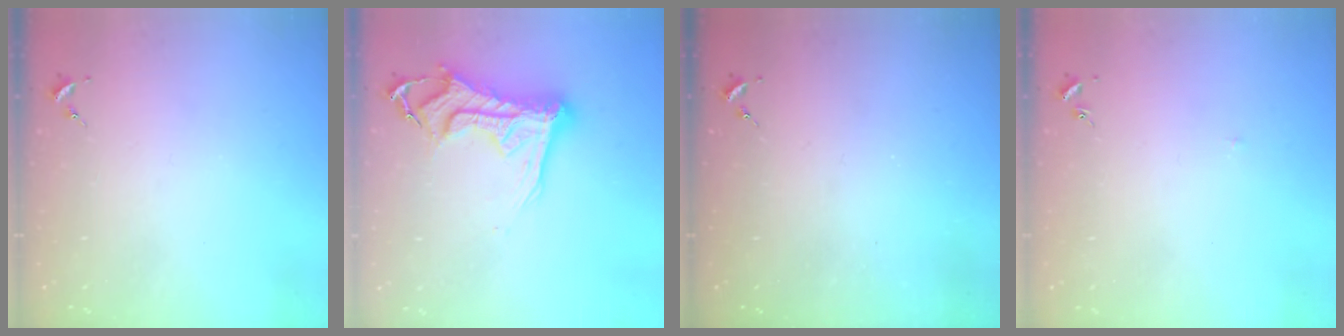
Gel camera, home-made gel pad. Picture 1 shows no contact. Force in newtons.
{"total": 16.2, "press": 16.1, "slide": 1.7}
{"total": 0.0}
{"total": 1.4, "press": 1.3, "slide": 0.3}